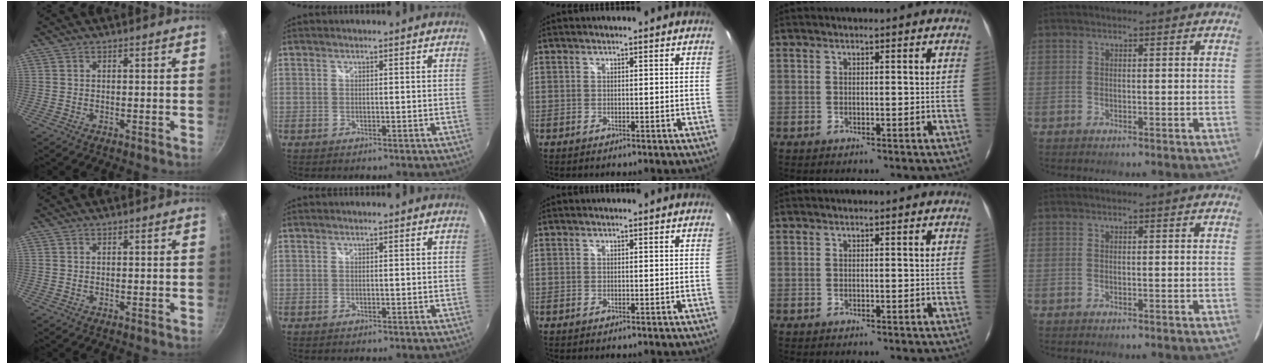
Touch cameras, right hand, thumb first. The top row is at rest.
{}